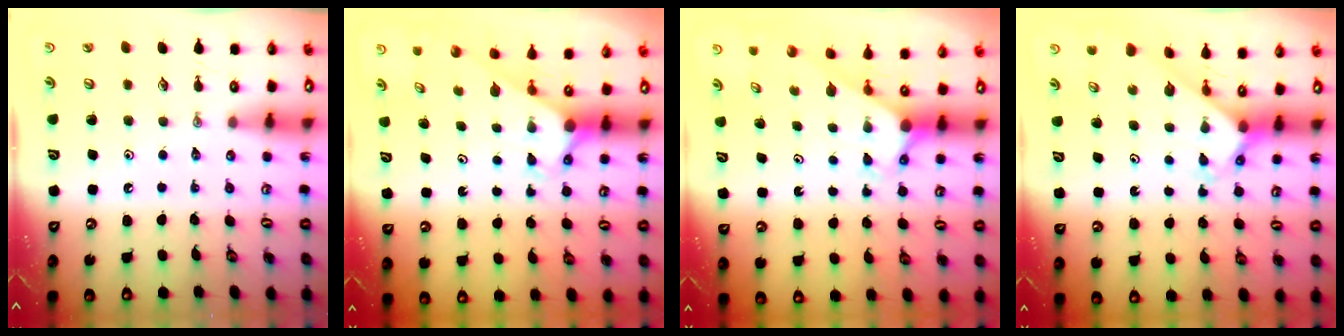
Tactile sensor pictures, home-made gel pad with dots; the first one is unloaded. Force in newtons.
{"total": 2.9, "press": 2.9, "slide": 0.0}
{"total": 2.9, "press": 2.9, "slide": 0.0}
{"total": 2.7, "press": 2.7, "slide": 0.2}